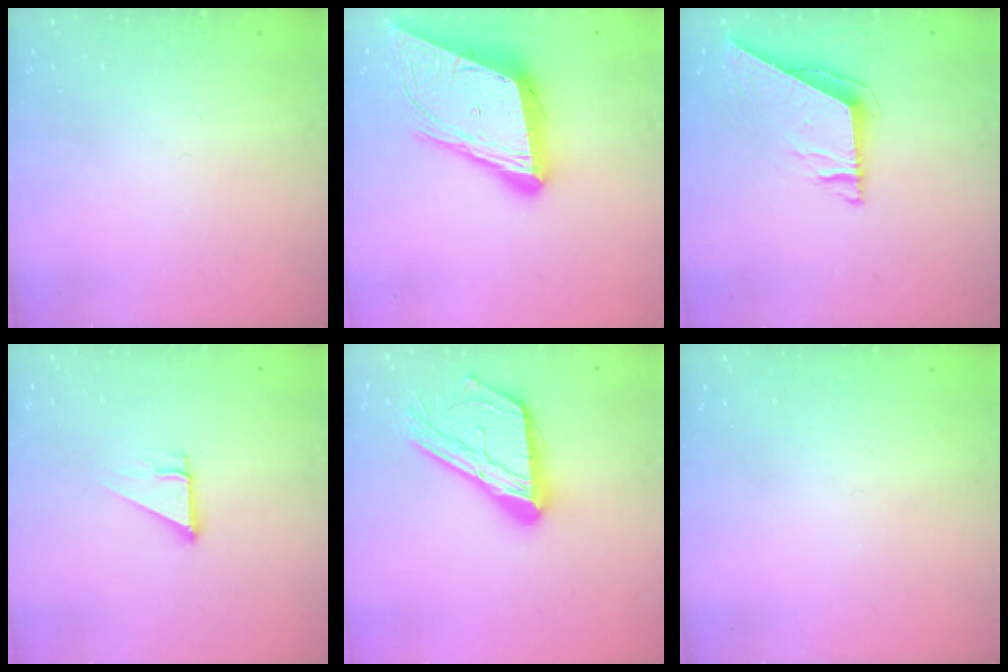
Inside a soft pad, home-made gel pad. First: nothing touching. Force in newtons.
{"total": 17.7, "press": 17.2, "slide": 4.0}
{"total": 7.2, "press": 7.2, "slide": 0.5}
{"total": 4.2, "press": 4.2, "slide": 0.3}
{"total": 20.1, "press": 20.1, "slide": 1.7}
{"total": 0.0}